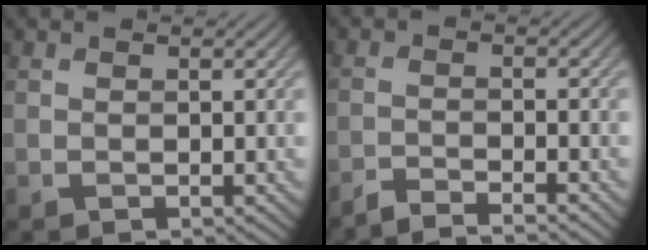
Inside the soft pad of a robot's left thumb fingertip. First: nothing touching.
{"total": 3.4, "force": [-3.0, 0.3, 1.4], "torque": [-0.019, 0.001, -0.066]}